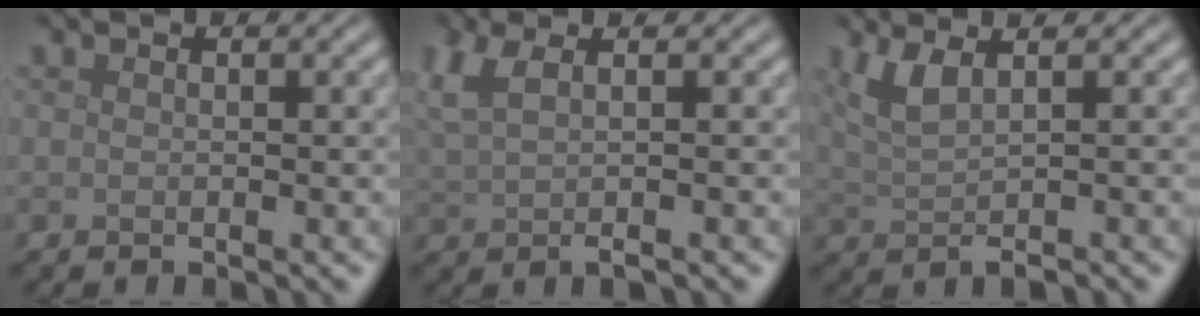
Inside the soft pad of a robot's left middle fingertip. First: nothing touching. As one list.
[{"total": 4.0, "force": [1.3, 1.4, 3.5], "torque": [-0.057, 0.006, 0.024]}, {"total": 3.2, "force": [1.0, 1.0, 2.9], "torque": [-0.048, 0.003, 0.019]}]